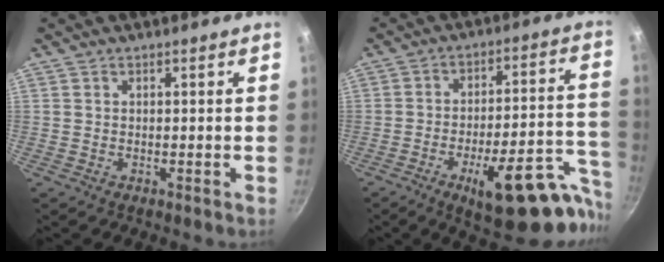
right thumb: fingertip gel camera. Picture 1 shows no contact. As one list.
[{"total": 21.4, "force": [-11.8, 6.4, 16.7], "torque": [-0.153, 0.088, -0.161]}]